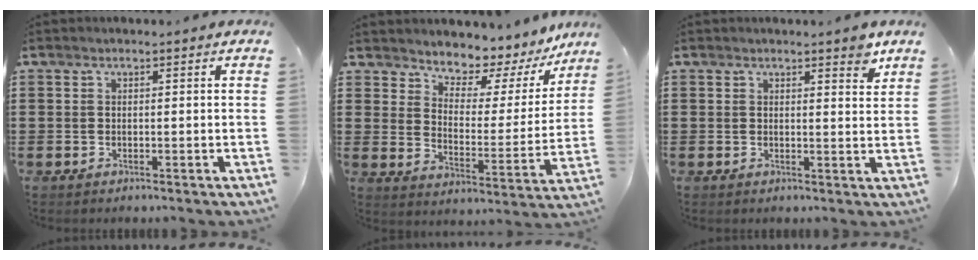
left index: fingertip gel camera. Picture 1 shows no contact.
{"total": 5.0, "force": [4.6, 1.9, 0.6], "torque": [-0.030, -0.047, 0.070]}
{"total": 2.9, "force": [2.5, 0.4, 1.5], "torque": [-0.019, -0.005, 0.042]}